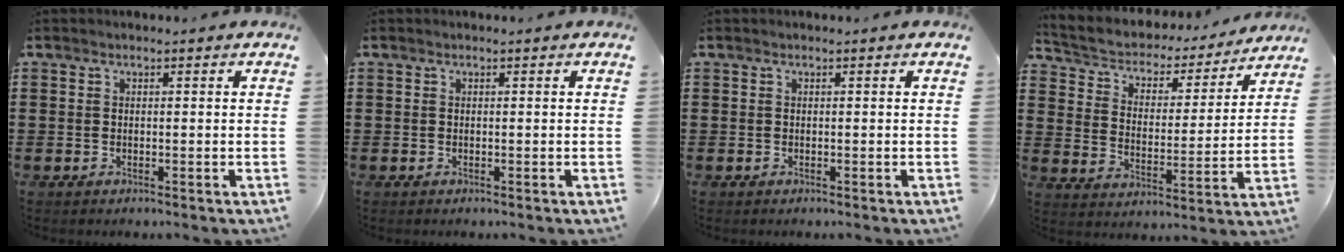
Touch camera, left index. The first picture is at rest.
{"total": 0.0}
{"total": 0.0}
{"total": 3.6, "force": [3.4, 1.3, 0.4], "torque": [-0.031, -0.030, 0.049]}